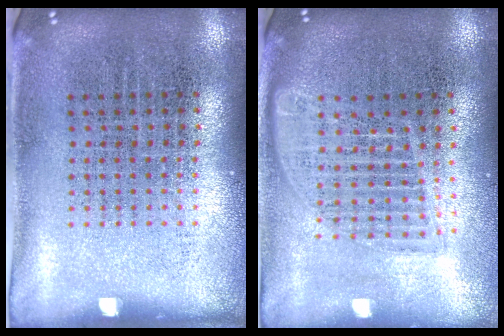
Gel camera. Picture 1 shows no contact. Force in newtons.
{"total": 1.7, "press": 1.4, "slide": 0.9}